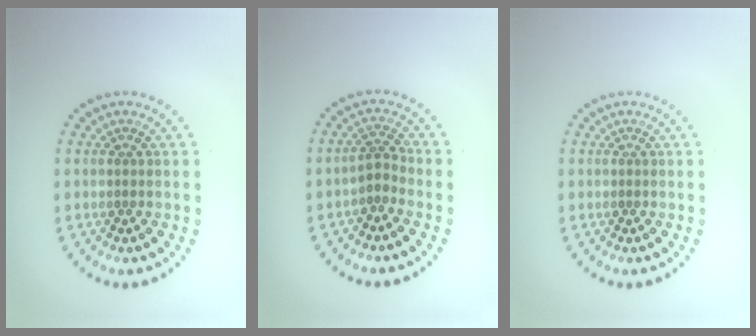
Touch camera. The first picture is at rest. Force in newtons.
{"total": 2.0, "press": 1.4, "slide": 1.4}
{"total": 0.0}